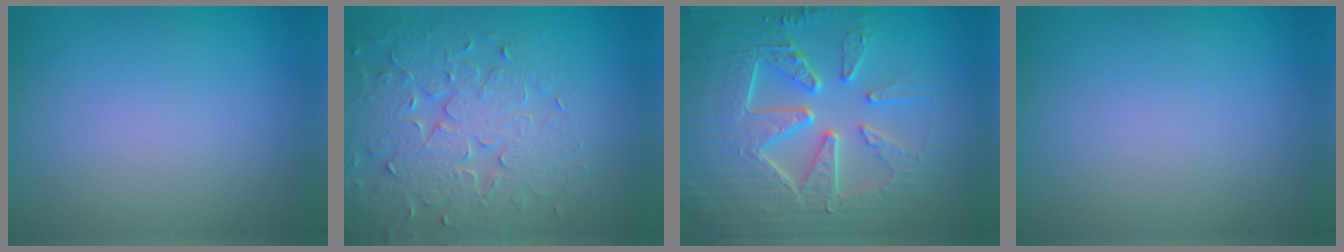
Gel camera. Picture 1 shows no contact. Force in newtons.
{"total": 6.7, "press": 5.6, "slide": 3.7}
{"total": 9.2, "press": 6.6, "slide": 6.4}
{"total": 0.0}